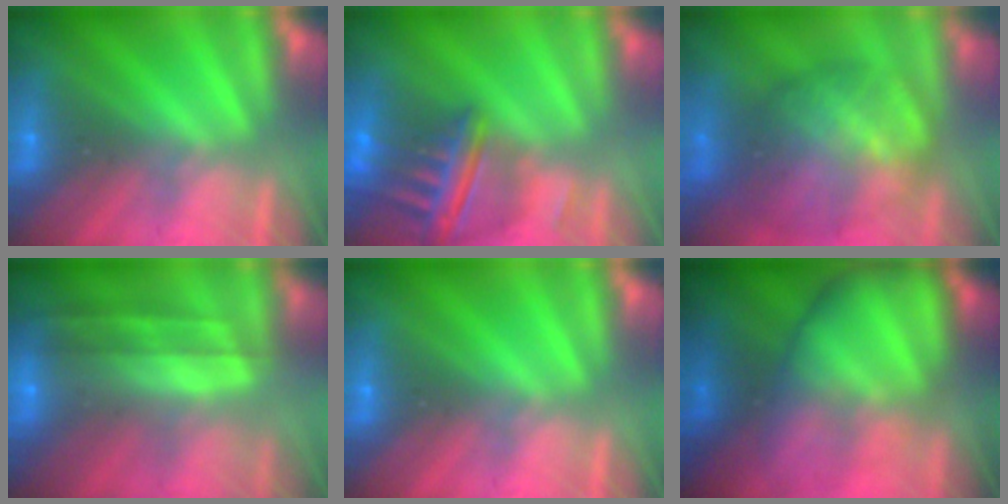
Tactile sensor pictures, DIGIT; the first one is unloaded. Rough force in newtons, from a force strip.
{"total": 7.1}
{"total": 8.5}
{"total": 8.0}
{"total": 0.0}
{"total": 6.1}